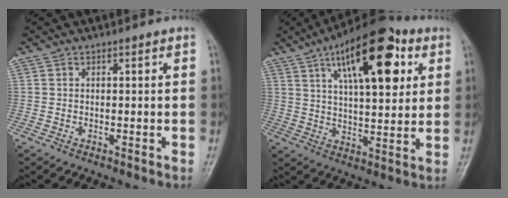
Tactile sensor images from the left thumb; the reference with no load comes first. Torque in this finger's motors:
{"motor_torque": [0.73, 0.74, 1.95, -0.81, 0.22]}